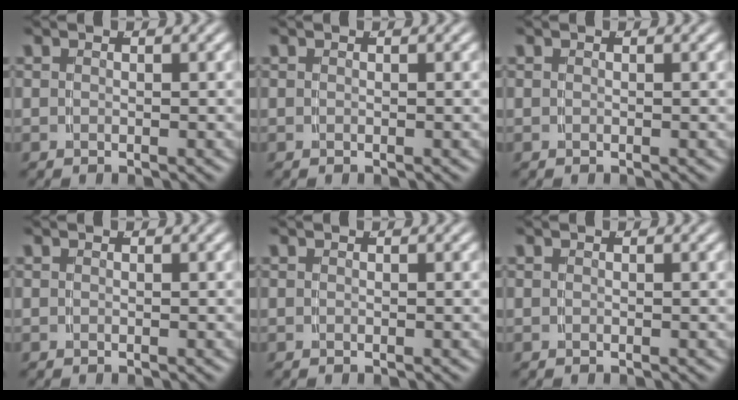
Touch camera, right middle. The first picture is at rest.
{"total": 0.0}
{"total": 0.0}
{"total": 0.0}
{"total": 0.0}
{"total": 0.0}